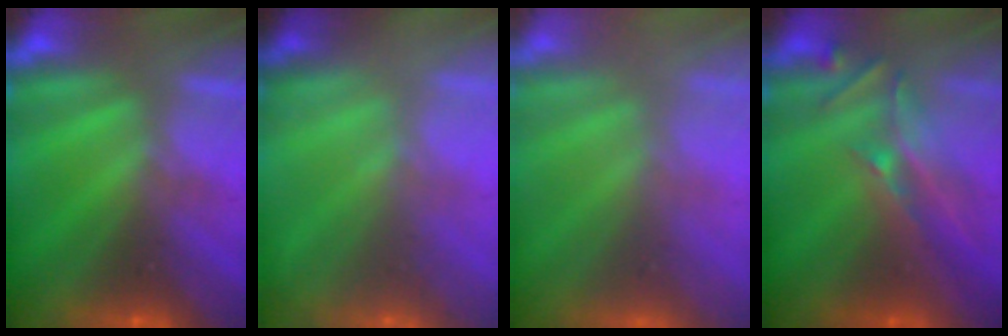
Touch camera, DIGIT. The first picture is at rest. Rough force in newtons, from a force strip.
{"total": 7.1}
{"total": 11.8}
{"total": 2.5}